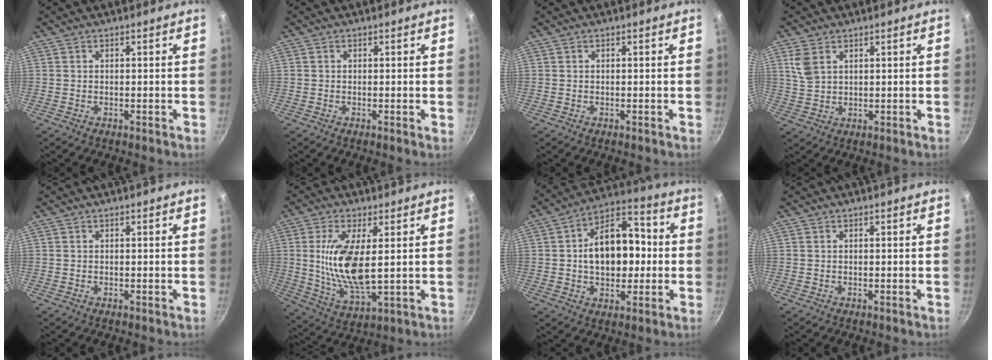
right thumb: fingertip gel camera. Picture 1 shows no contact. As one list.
[{"total": 0.0}, {"total": 0.0}, {"total": 4.8, "force": [2.2, 3.1, 2.9], "torque": [-0.060, -0.005, 0.051]}, {"total": 0.0}, {"total": 13.2, "force": [1.8, 5.1, 12.1], "torque": [-0.239, -0.017, 0.042]}, {"total": 16.1, "force": [0.3, 10.8, 11.9], "torque": [-0.142, 0.035, -0.004]}, {"total": 0.0}]